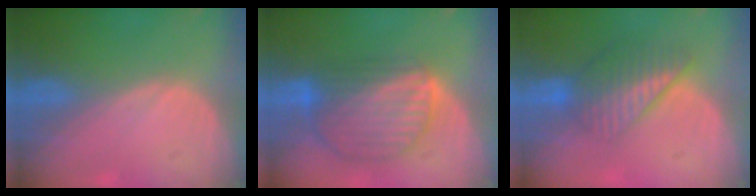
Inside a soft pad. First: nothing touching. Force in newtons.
{"total": 9.0, "press": 7.7, "slide": 4.6}
{"total": 6.8, "press": 6.0, "slide": 3.2}